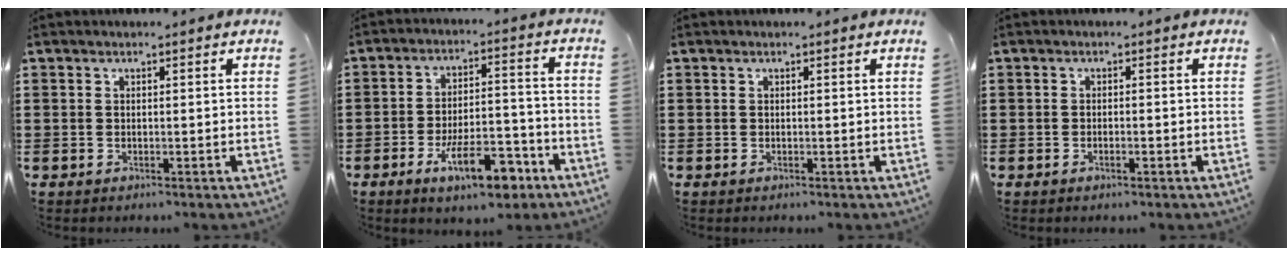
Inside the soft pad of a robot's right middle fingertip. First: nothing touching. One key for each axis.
{"total": 10.5, "fx": -6.2, "fy": 3.6, "fz": 7.7, "tx": -0.117, "ty": 0.013, "tz": -0.108}
{"total": 0.0}
{"total": 0.8, "fx": -0.4, "fy": 0.2, "fz": 0.6, "tx": -0.015, "ty": -0.005, "tz": -0.007}